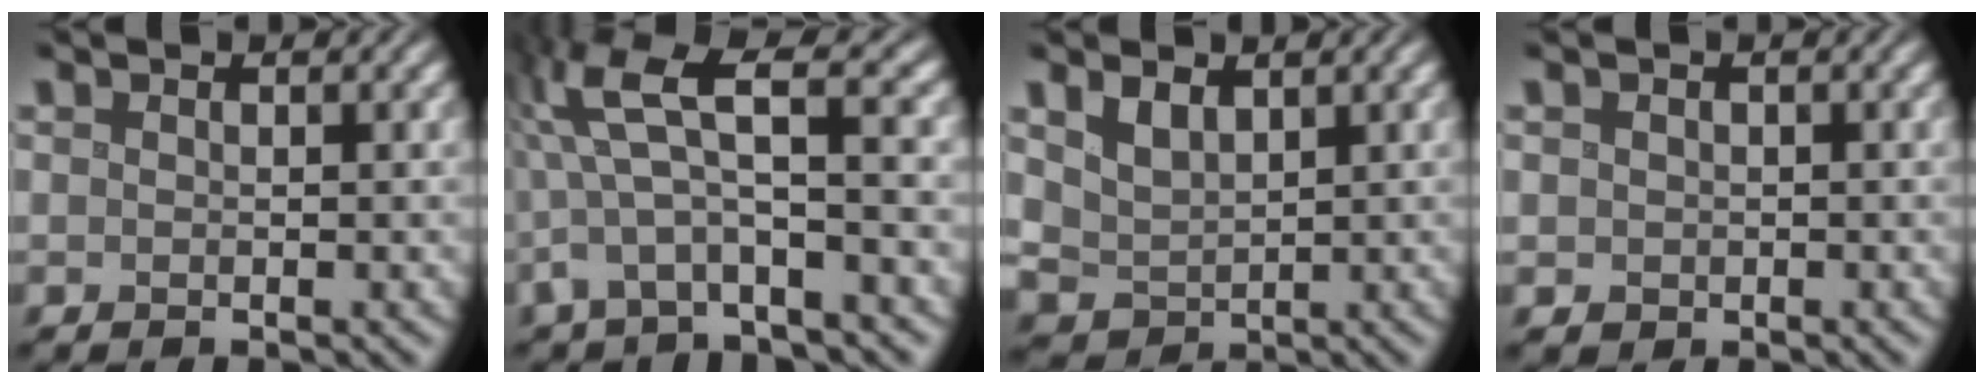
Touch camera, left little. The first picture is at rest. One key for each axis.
{"total": 5.9, "fx": 0.2, "fy": 1.5, "fz": 5.7, "tx": -0.127, "ty": 0.007, "tz": -0.001}
{"total": 2.8, "fx": 1.5, "fy": 1.9, "fz": 1.4, "tx": -0.041, "ty": -0.005, "tz": 0.032}
{"total": 1.0, "fx": 0.0, "fy": 1.0, "fz": 0.3, "tx": -0.002, "ty": -0.003, "tz": -0.001}